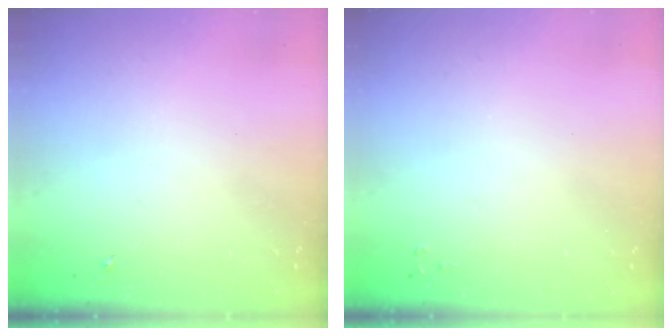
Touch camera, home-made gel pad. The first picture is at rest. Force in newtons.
{"total": 2.0, "press": 2.0, "slide": 0.3}